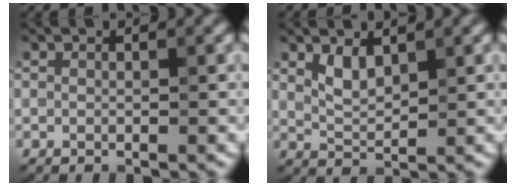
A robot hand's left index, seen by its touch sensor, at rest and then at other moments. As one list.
[{"total": 2.0, "force": [1.0, 0.9, 1.5], "torque": [-0.035, -0.007, 0.024]}]